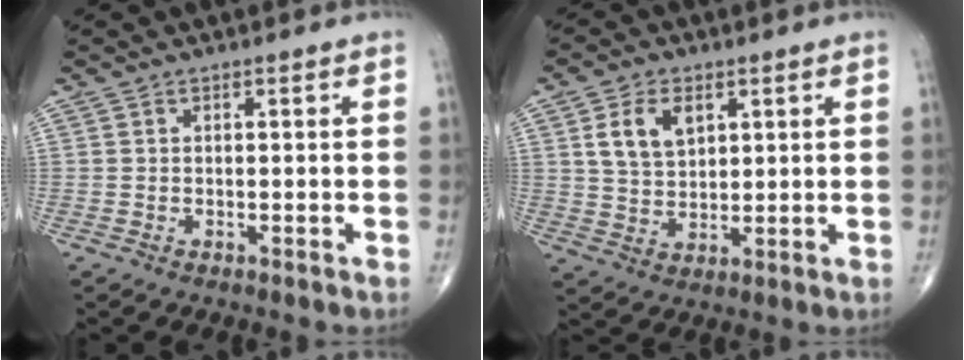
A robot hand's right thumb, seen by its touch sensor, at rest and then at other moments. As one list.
[{"total": 7.8, "force": [3.1, 5.1, 5.1], "torque": [-0.077, -0.012, 0.061]}]